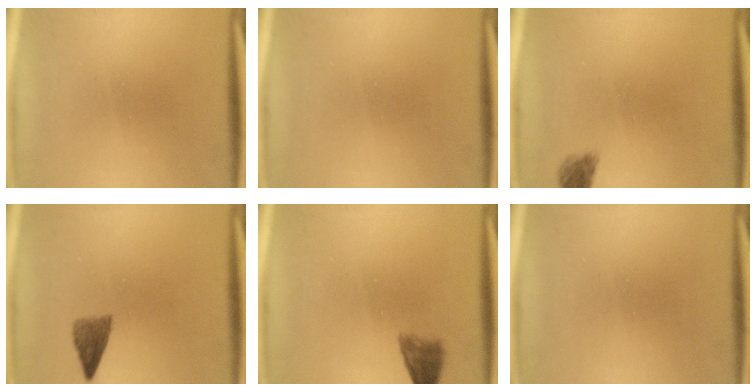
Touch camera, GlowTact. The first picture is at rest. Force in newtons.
{"total": 0.0}
{"total": 2.2}
{"total": 3.0}
{"total": 3.0}
{"total": 0.0}